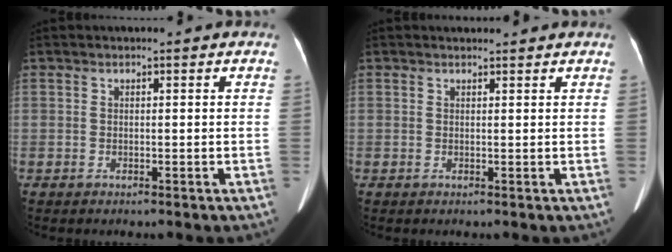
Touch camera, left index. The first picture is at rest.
{"total": 2.3, "force": [2.3, 0.3, 0.4], "torque": [-0.011, 0.017, 0.033]}